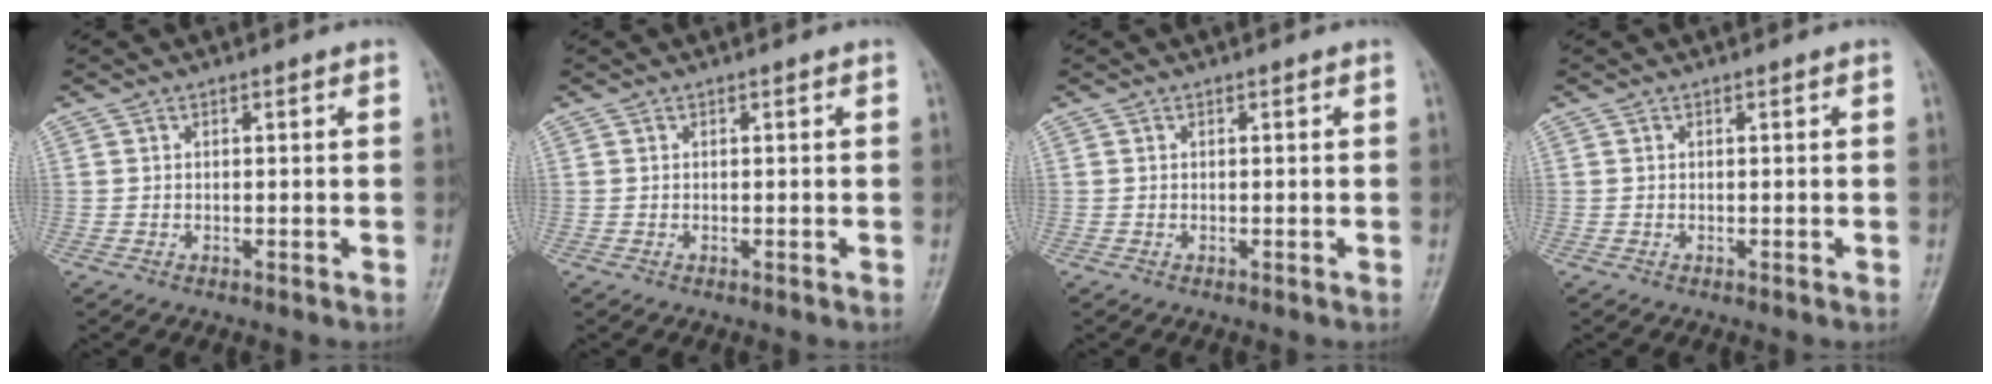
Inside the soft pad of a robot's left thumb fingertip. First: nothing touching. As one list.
[{"total": 0.0}, {"total": 0.0}, {"total": 0.0}]